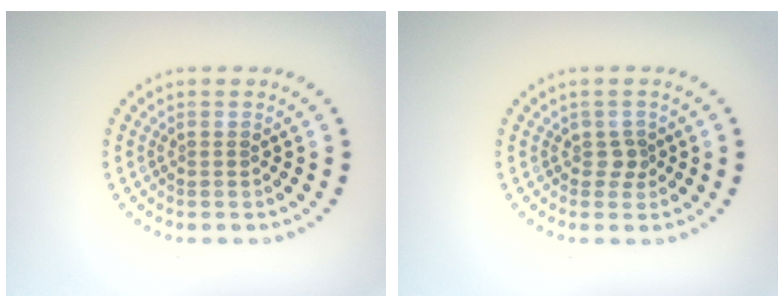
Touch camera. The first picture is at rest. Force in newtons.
{"total": 1.2, "press": 1.0, "slide": 0.7}